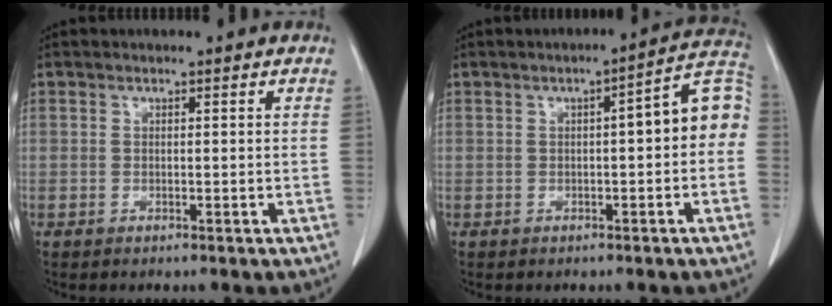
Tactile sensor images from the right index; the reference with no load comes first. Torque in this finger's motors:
{"motor_torque": [0.51, -0.06, 0.17, 0.04]}